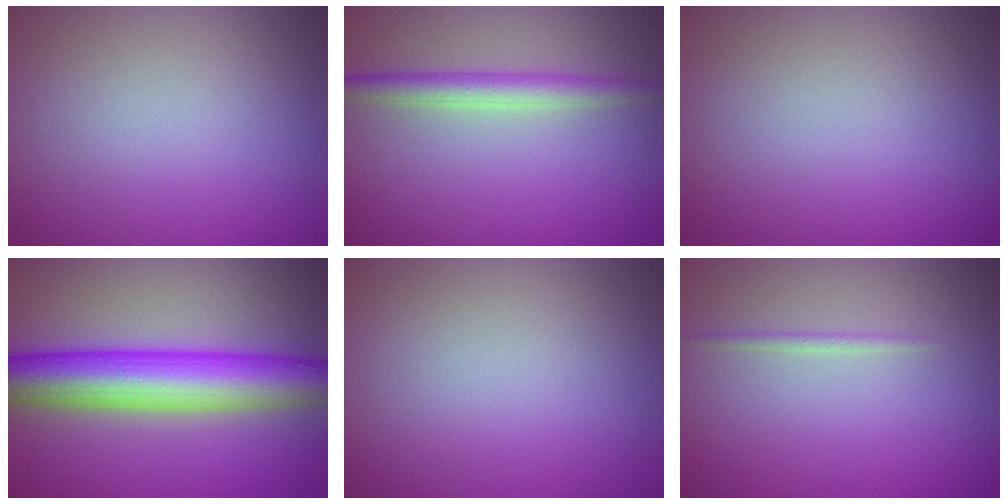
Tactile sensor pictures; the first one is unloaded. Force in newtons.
{"total": 2.7, "press": 2.7, "slide": 0.0}
{"total": 0.0}
{"total": 9.3, "press": 9.2, "slide": 0.3}
{"total": 0.0}
{"total": 0.8, "press": 0.7, "slide": 0.1}